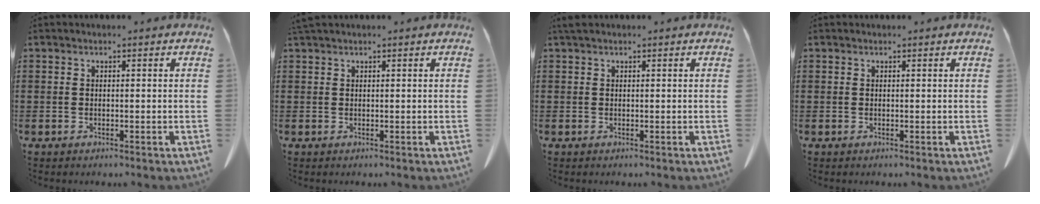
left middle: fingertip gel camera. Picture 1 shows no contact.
{"total": 0.7, "force": [0.6, 0.1, 0.3], "torque": [-0.009, -0.001, 0.013]}
{"total": 0.7, "force": [0.4, 0.3, 0.5], "torque": [-0.012, 0.003, 0.008]}
{"total": 0.0}